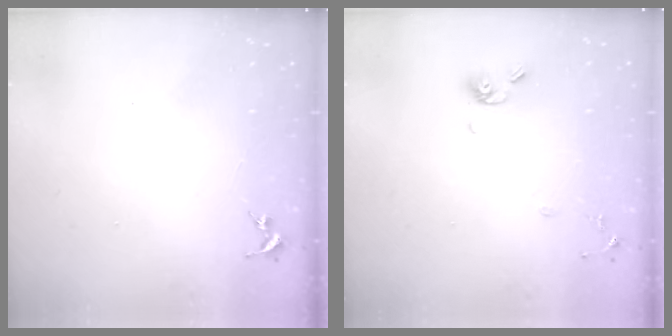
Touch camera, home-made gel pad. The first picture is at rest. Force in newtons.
{"total": 7.9, "press": 7.6, "slide": 2.0}